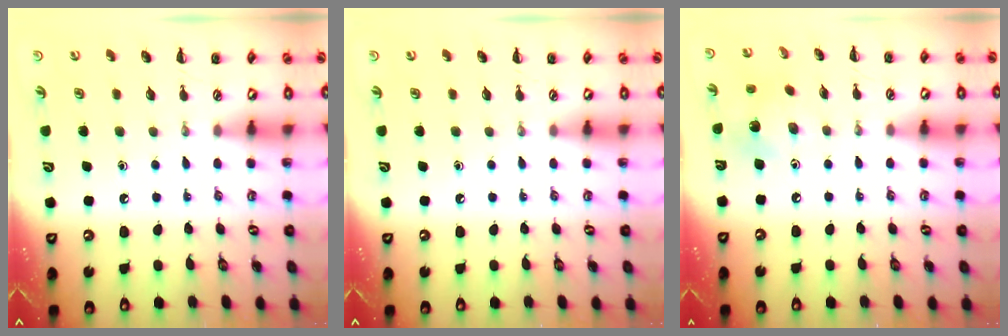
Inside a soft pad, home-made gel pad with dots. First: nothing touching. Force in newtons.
{"total": 0.0}
{"total": 4.7, "press": 4.6, "slide": 1.0}